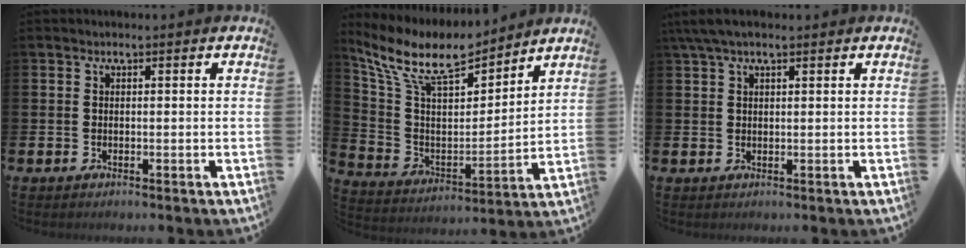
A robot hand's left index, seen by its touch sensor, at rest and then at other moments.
{"total": 10.6, "force": [9.1, 3.2, 4.3], "torque": [-0.130, -0.056, 0.161]}
{"total": 3.3, "force": [2.3, 1.0, 2.1], "torque": [-0.041, 0.002, 0.041]}